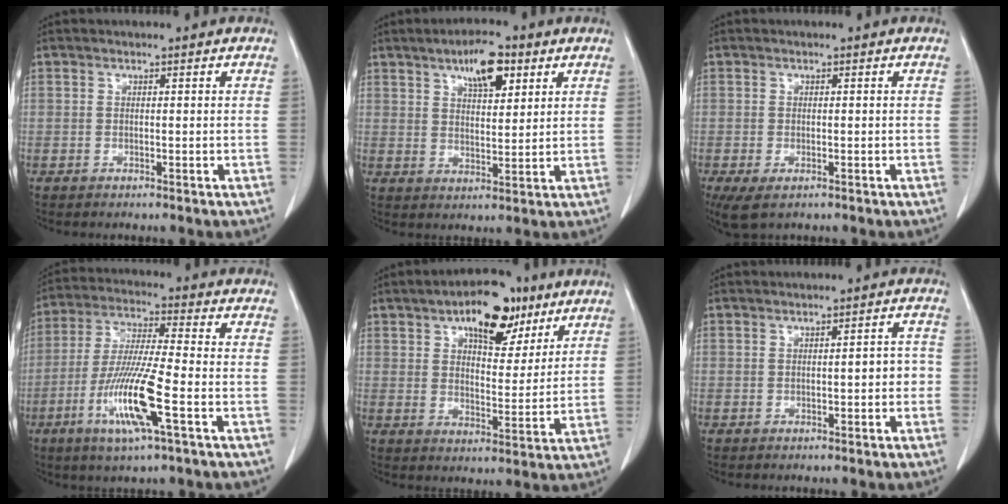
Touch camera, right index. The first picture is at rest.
{"total": 7.6, "force": [4.1, 2.7, 5.8], "torque": [-0.096, 0.004, 0.067]}
{"total": 4.5, "force": [-2.4, 2.0, 3.2], "torque": [-0.064, -0.011, -0.039]}
{"total": 12.7, "force": [-4.8, 0.3, 11.8], "torque": [-0.238, -0.018, -0.095]}
{"total": 12.3, "force": [7.1, 5.5, 8.3], "torque": [-0.119, 0.015, 0.109]}
{"total": 2.8, "force": [-0.7, 1.0, 2.5], "torque": [-0.028, 0.013, -0.009]}